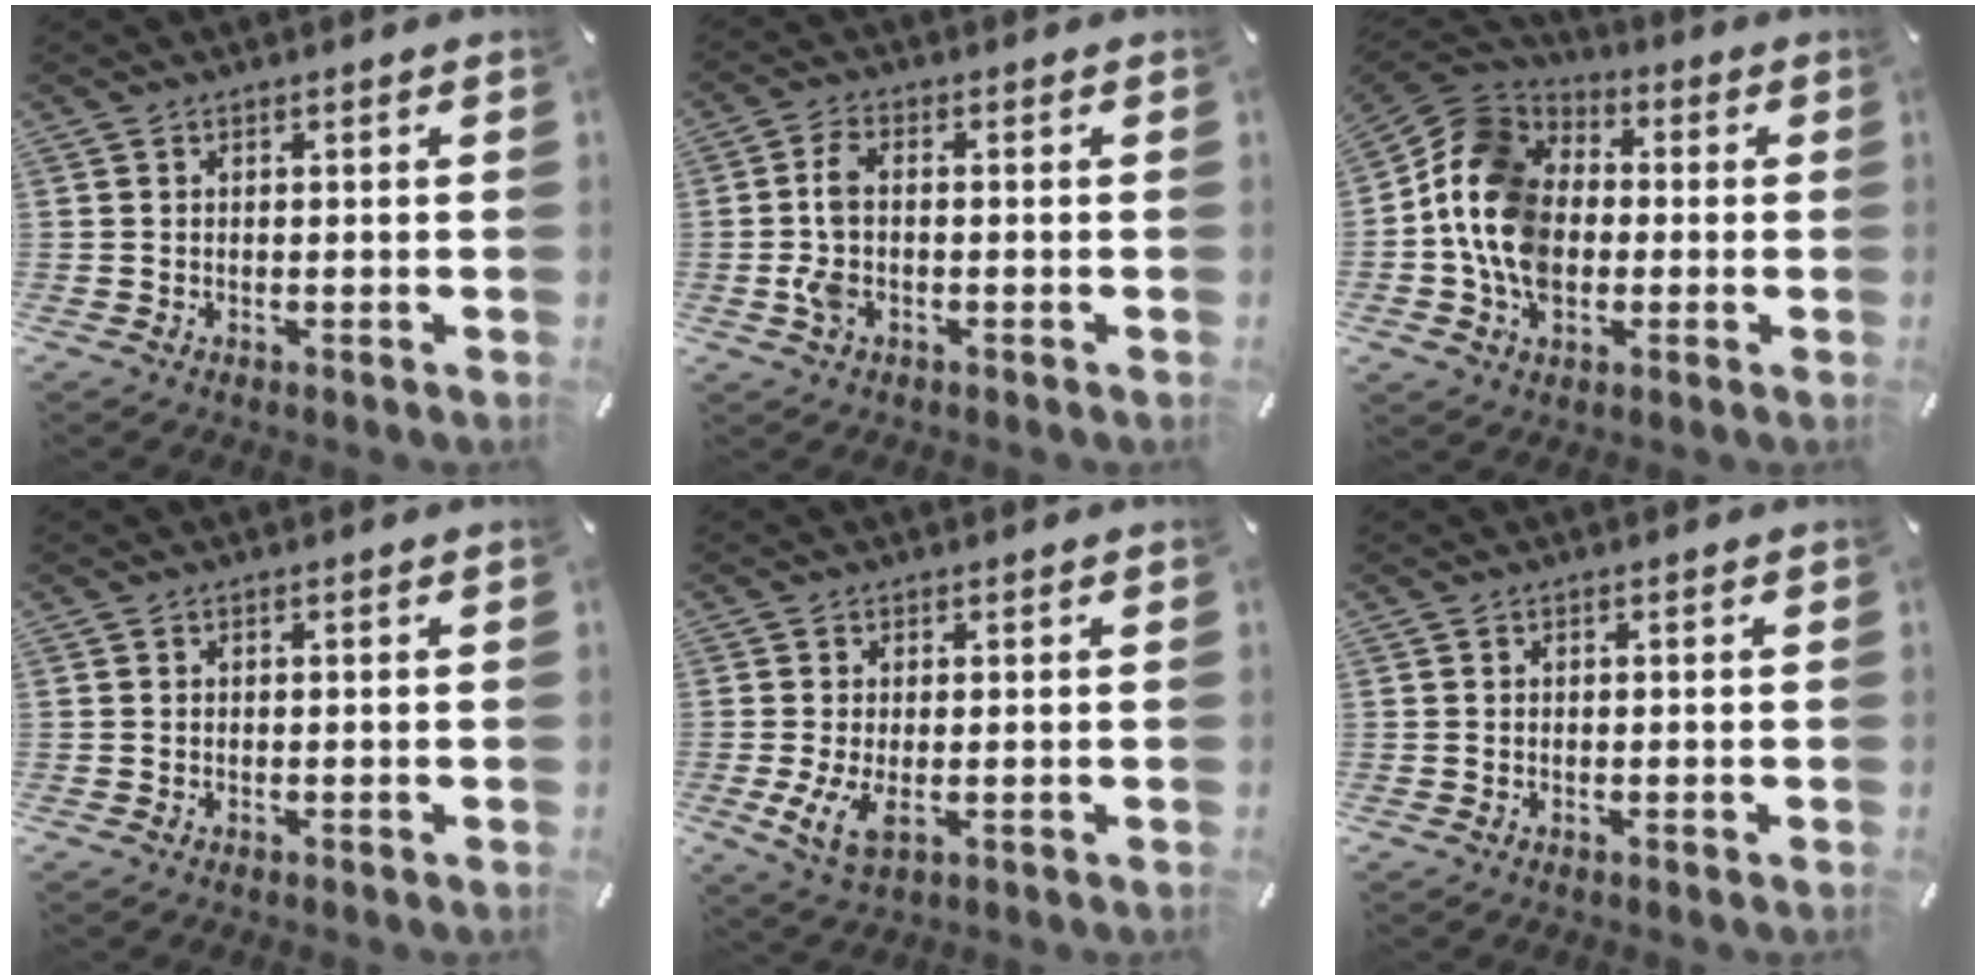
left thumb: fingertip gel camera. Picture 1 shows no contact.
{"total": 5.3, "force": [-0.9, 2.7, 4.5], "torque": [-0.105, 0.002, -0.020]}
{"total": 14.7, "force": [-3.0, 11.8, 8.2], "torque": [-0.200, 0.032, -0.059]}
{"total": 0.0}
{"total": 5.8, "force": [-0.6, 2.6, 5.2], "torque": [-0.113, -0.015, -0.012]}
{"total": 0.0}